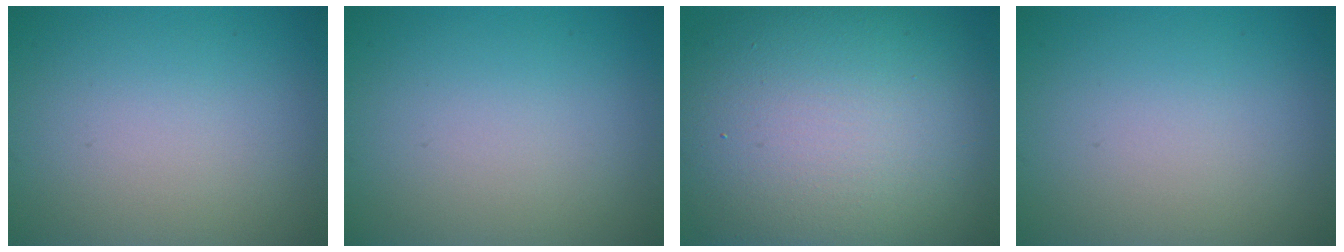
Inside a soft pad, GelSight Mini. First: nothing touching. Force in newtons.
{"total": 0.0}
{"total": 15.7, "press": 15.7, "slide": 1.0}
{"total": 0.0}